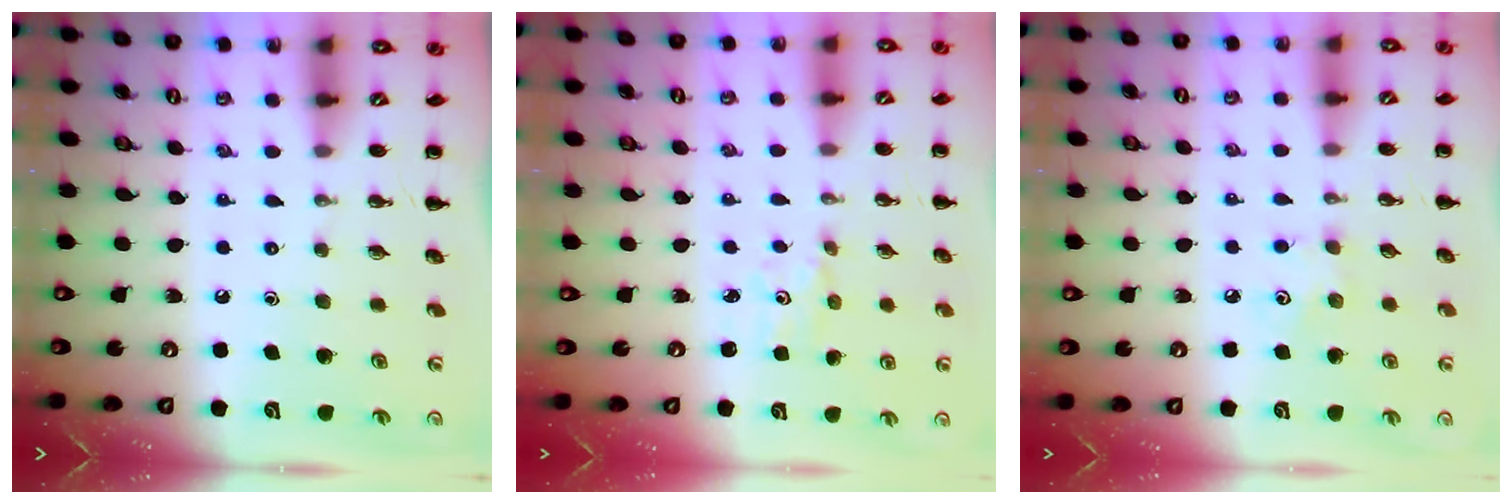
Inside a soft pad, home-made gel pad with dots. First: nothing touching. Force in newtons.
{"total": 1.6, "press": 1.6, "slide": 0.4}
{"total": 3.6, "press": 3.5, "slide": 1.0}